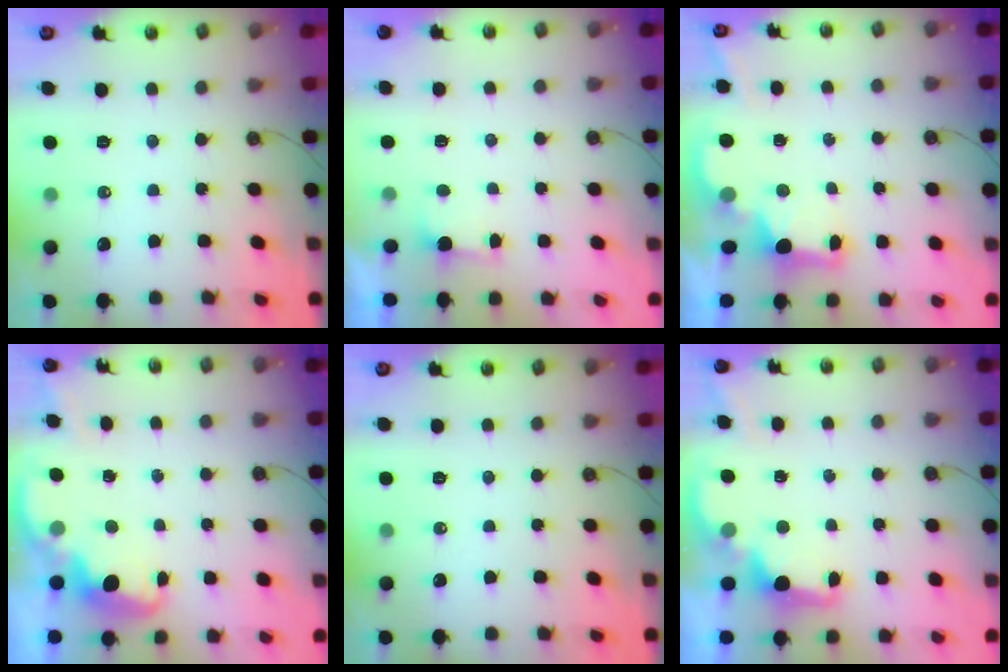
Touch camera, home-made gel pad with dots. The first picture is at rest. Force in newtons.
{"total": 1.3, "press": 1.1, "slide": 0.7}
{"total": 2.5, "press": 2.4, "slide": 0.8}
{"total": 2.7, "press": 2.6, "slide": 0.8}
{"total": 0.0}
{"total": 2.5, "press": 2.4, "slide": 0.6}